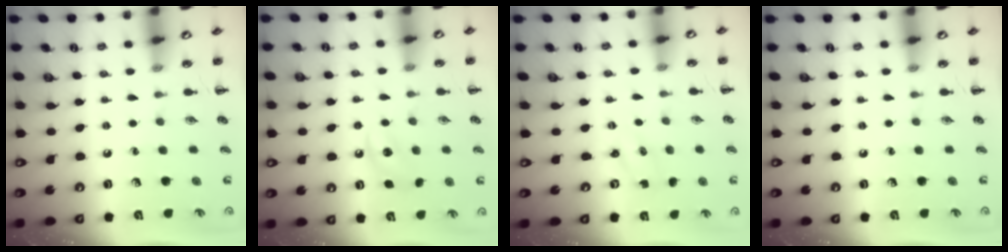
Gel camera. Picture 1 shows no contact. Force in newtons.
{"total": 6.4, "press": 6.2, "slide": 1.8}
{"total": 1.3, "press": 1.2, "slide": 0.3}
{"total": 0.0}